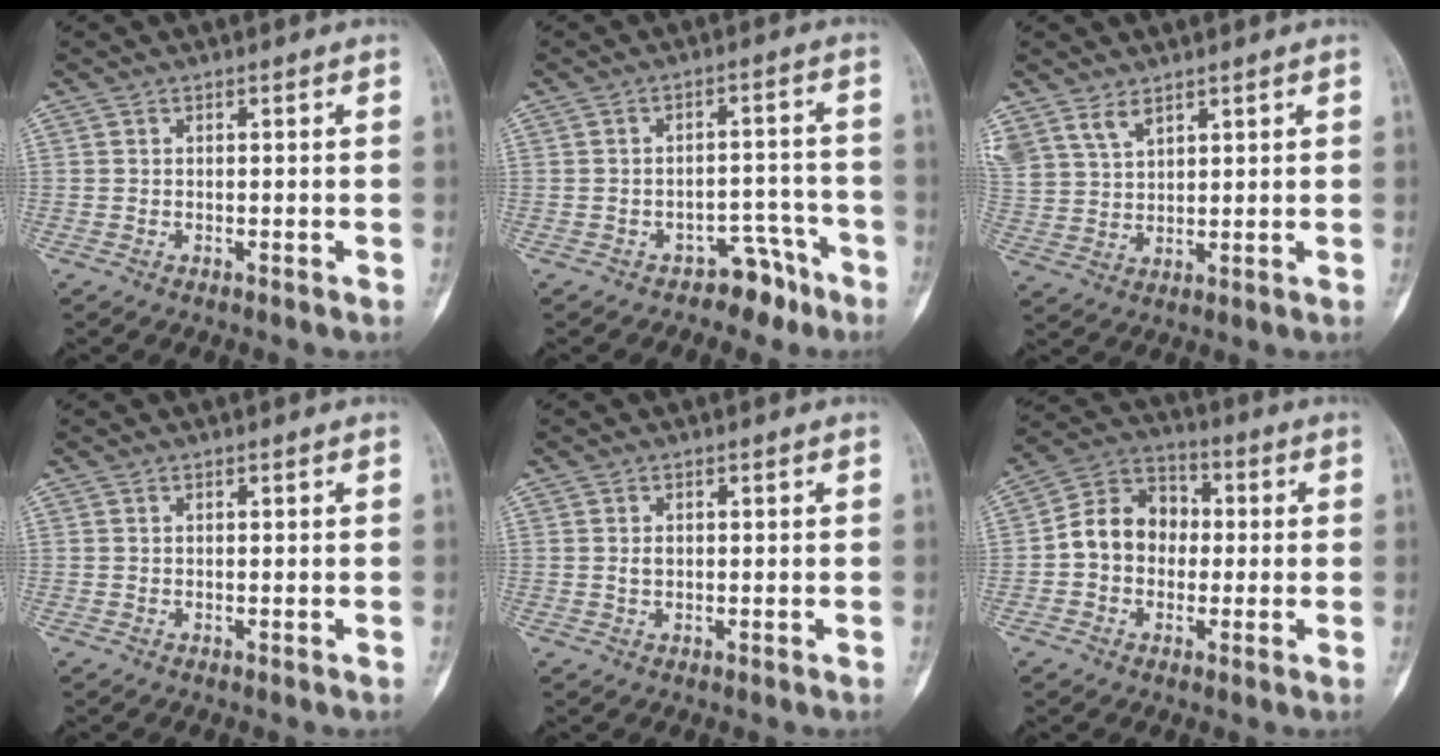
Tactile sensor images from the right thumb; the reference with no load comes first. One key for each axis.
{"total": 5.6, "fx": -4.2, "fy": 3.4, "fz": 1.3, "tx": 0.012, "ty": 0.070, "tz": -0.061}
{"total": 6.3, "fx": 4.4, "fy": 3.4, "fz": 2.9, "tx": -0.045, "ty": -0.009, "tz": 0.097}
{"total": 0.0}
{"total": 1.5, "fx": 0.3, "fy": 1.1, "fz": 1.0, "tx": -0.009, "ty": 0.007, "tz": 0.007}
{"total": 11.0, "fx": -0.2, "fy": 9.1, "fz": 6.2, "tx": -0.074, "ty": 0.039, "tz": -0.016}